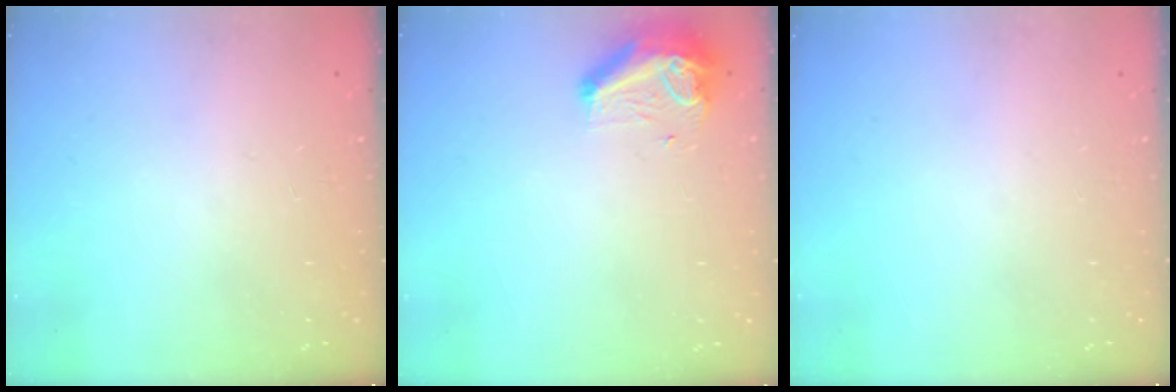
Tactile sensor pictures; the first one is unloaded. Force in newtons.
{"total": 8.8, "press": 8.6, "slide": 1.7}
{"total": 0.0}